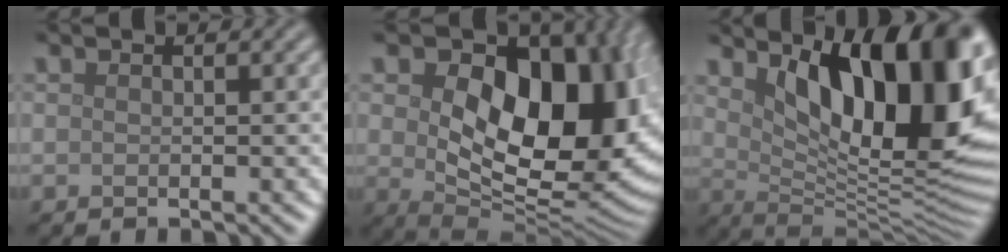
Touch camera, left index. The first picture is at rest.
{"total": 17.2, "force": [3.7, 10.6, 13.0], "torque": [-0.158, -0.005, 0.068]}
{"total": 15.5, "force": [5.3, 6.2, 13.1], "torque": [-0.150, 0.001, 0.078]}